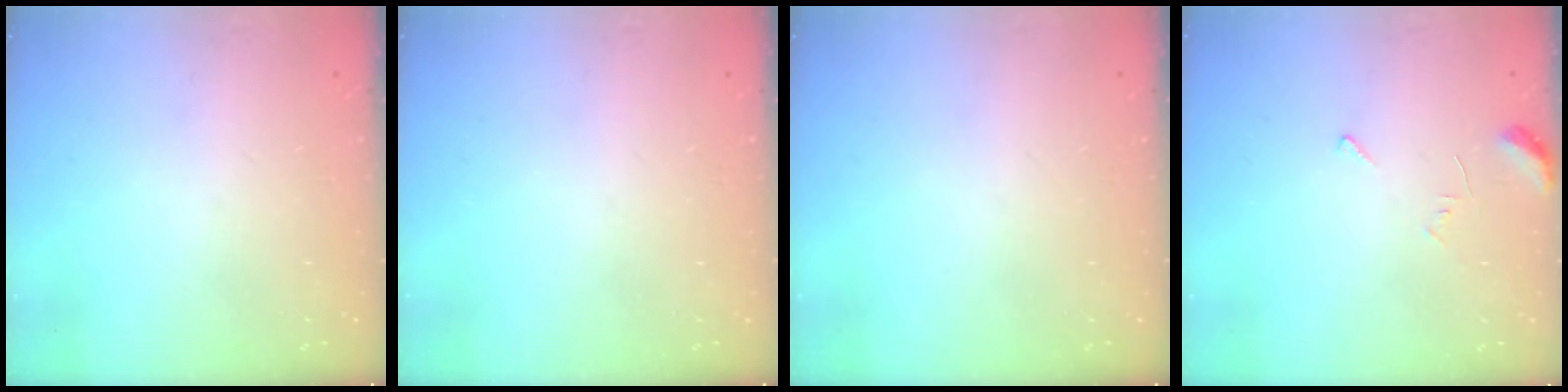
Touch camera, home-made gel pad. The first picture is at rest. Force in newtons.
{"total": 0.0}
{"total": 0.0}
{"total": 5.5, "press": 5.5, "slide": 0.3}